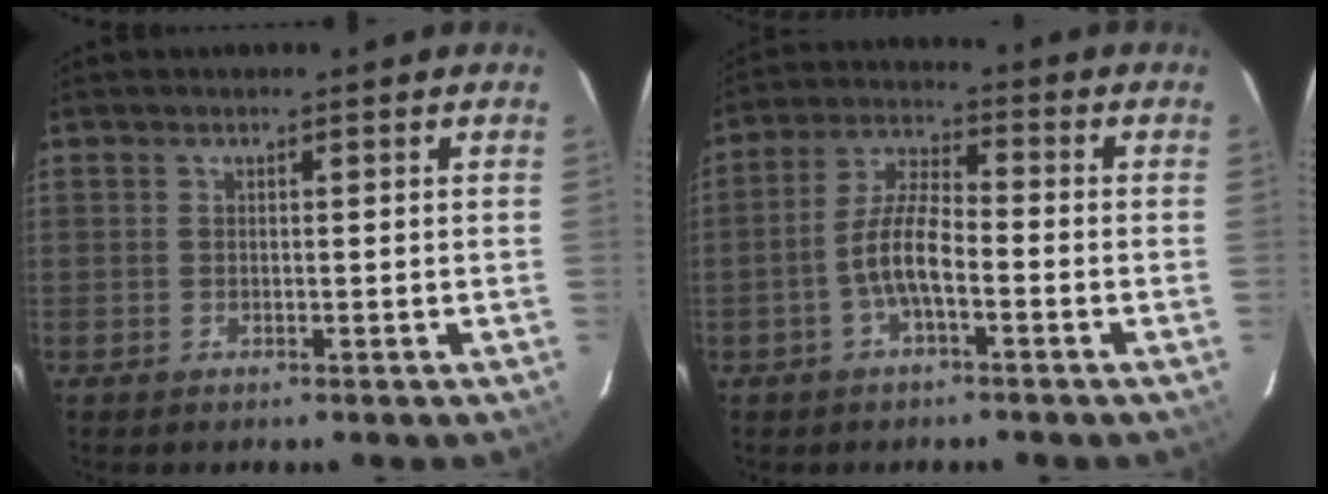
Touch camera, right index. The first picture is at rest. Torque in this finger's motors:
{"motor_torque": [1.07, -0.88, 0.69, 0.19]}